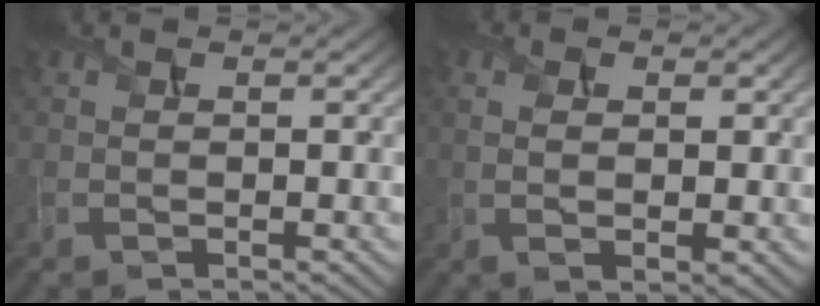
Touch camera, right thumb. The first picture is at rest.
{"total": 3.6, "force": [0.6, 1.5, 3.2], "torque": [-0.061, -0.004, 0.011]}